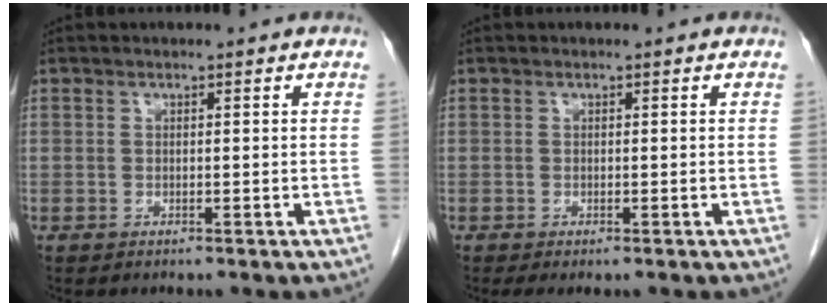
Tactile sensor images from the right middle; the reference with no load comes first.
{"total": 1.3, "force": [-0.9, 0.4, 0.8], "torque": [-0.009, -0.005, -0.013]}